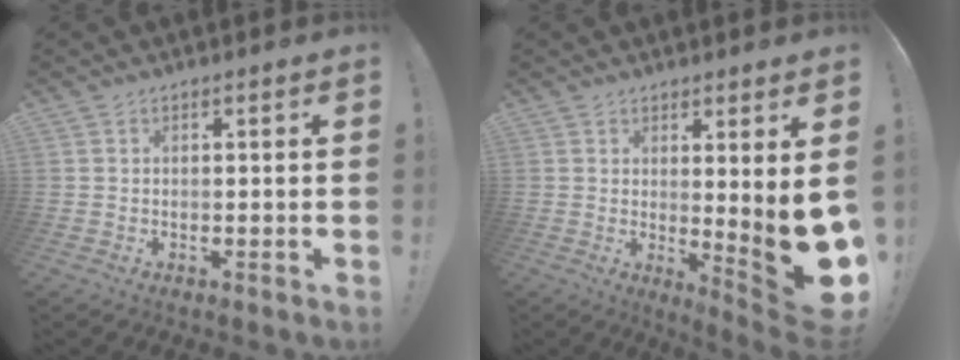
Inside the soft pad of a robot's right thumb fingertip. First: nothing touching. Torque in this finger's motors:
{"motor_torque": [0.44, 0.65, 0.76, 0.74, 0.15]}